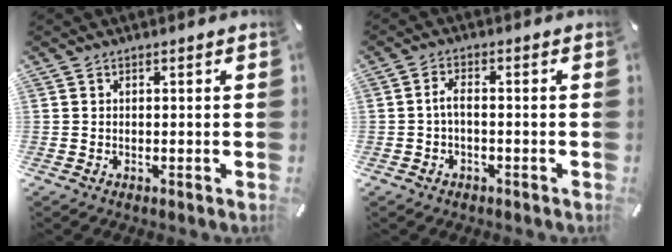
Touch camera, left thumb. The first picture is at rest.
{"total": 3.1, "force": [-0.8, 1.6, 2.6], "torque": [-0.055, 0.007, -0.018]}